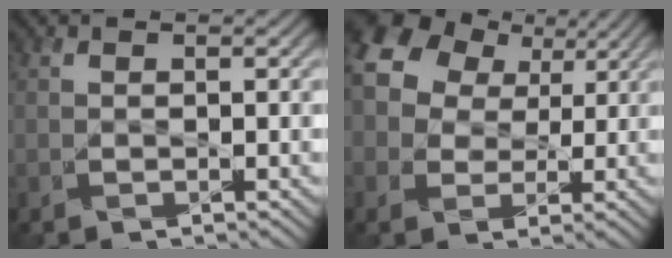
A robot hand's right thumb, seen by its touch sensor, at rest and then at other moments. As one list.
[{"total": 12.0, "force": [5.4, 8.7, 6.3], "torque": [-0.173, 0.051, 0.092]}]